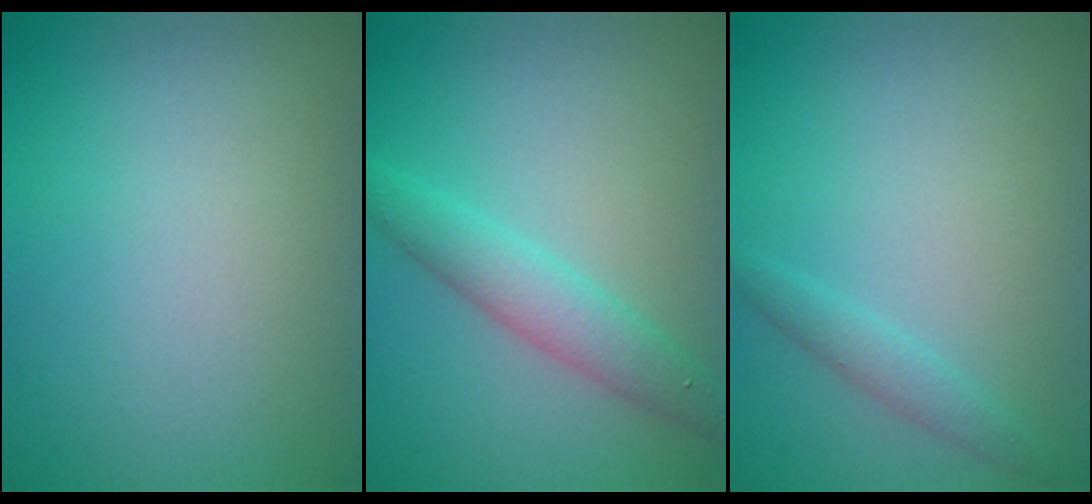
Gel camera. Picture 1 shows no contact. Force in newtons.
{"total": 3.0, "press": 3.0, "slide": 0.1}
{"total": 1.5, "press": 1.5, "slide": 0.1}